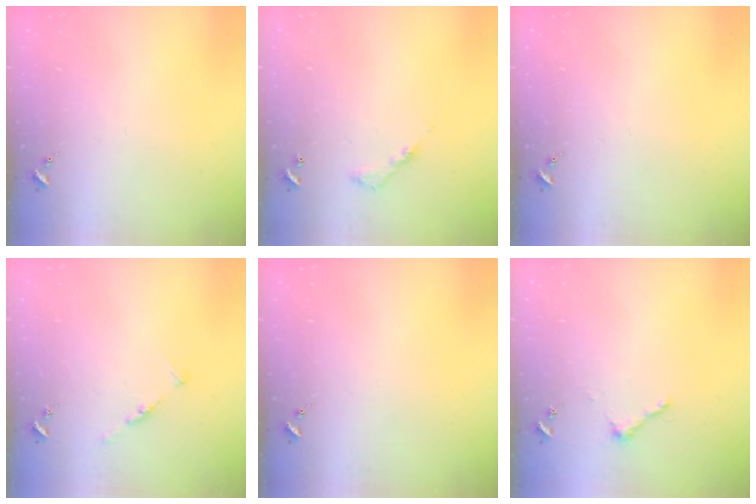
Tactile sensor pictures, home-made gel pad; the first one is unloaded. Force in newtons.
{"total": 4.9, "press": 4.9, "slide": 0.4}
{"total": 0.0}
{"total": 4.9, "press": 4.9, "slide": 0.5}
{"total": 0.0}
{"total": 3.4, "press": 3.4, "slide": 0.3}